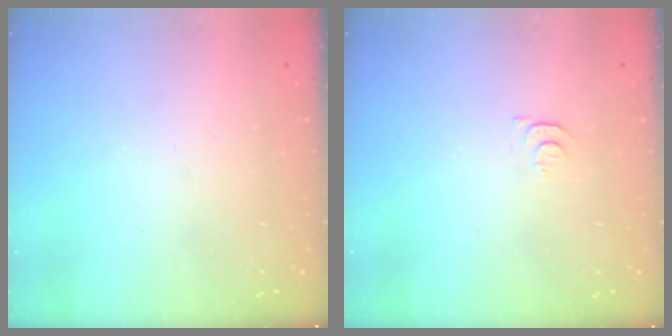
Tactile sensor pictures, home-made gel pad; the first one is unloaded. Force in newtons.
{"total": 3.7, "press": 3.6, "slide": 0.4}